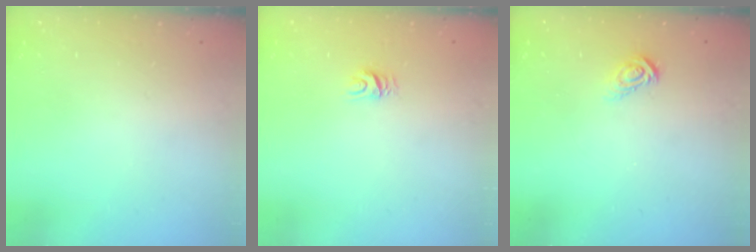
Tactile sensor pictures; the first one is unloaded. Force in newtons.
{"total": 5.7, "press": 5.7, "slide": 0.4}
{"total": 5.3, "press": 5.3, "slide": 0.4}